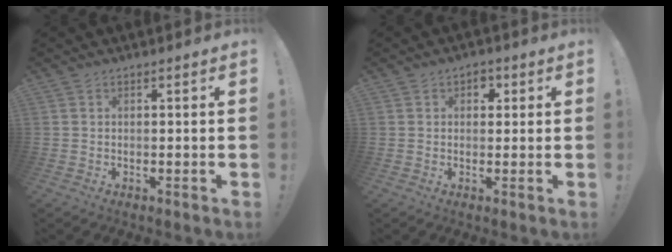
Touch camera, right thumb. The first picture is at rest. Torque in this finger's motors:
{"motor_torque": [0.01, 0.83, 0.41, -0.14, -0.02]}